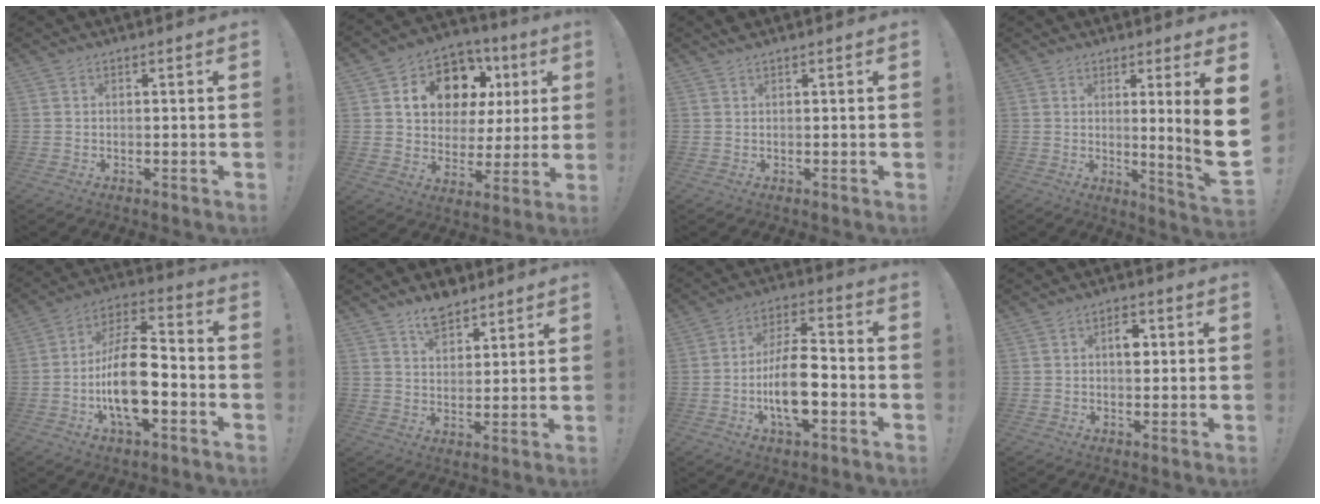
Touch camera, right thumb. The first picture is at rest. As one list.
[{"total": 14.1, "force": [6.7, 10.3, 7.0], "torque": [-0.114, -0.038, 0.135]}, {"total": 1.5, "force": [1.4, 0.2, 0.5], "torque": [-0.002, -0.004, 0.023]}, {"total": 9.4, "force": [1.2, -1.3, 9.2], "torque": [-0.132, -0.030, 0.011]}, {"total": 17.8, "force": [-4.8, 8.1, 15.1], "torque": [-0.289, 0.019, -0.081]}, {"total": 7.7, "force": [6.2, 3.8, 2.6], "torque": [-0.039, -0.033, 0.115]}, {"total": 14.7, "force": [-4.4, 6.0, 12.7], "torque": [-0.233, 0.012, -0.076]}, {"total": 4.9, "force": [0.8, 3.2, 3.7], "torque": [-0.039, 0.000, 0.006]}]